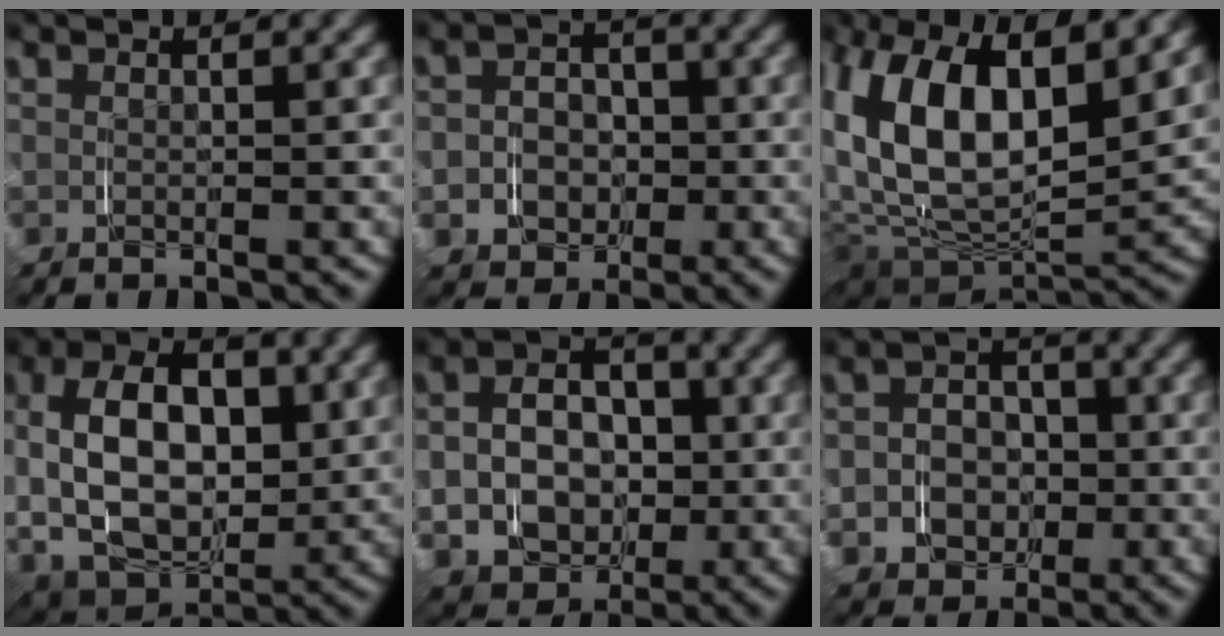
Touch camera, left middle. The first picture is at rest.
{"total": 3.4, "force": [-1.3, 3.1, 0.4], "torque": [0.023, -0.014, -0.022]}
{"total": 9.7, "force": [2.8, 5.0, 7.8], "torque": [-0.136, 0.004, 0.039]}
{"total": 6.9, "force": [1.0, 4.7, 4.9], "torque": [-0.059, 0.000, 0.014]}
{"total": 7.4, "force": [-1.7, 6.9, 2.2], "torque": [-0.017, -0.033, -0.026]}
{"total": 3.9, "force": [-1.5, 3.6, 0.6], "torque": [0.022, -0.016, -0.025]}